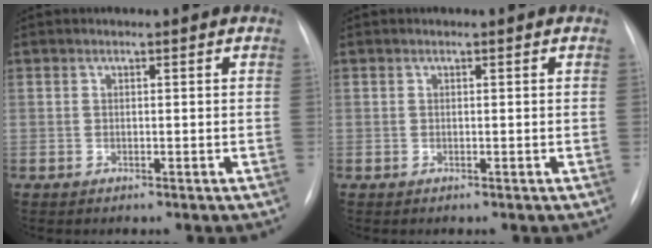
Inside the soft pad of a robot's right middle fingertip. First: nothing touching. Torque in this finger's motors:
{"motor_torque": [0.00, 0.00, 0.00, 0.00]}